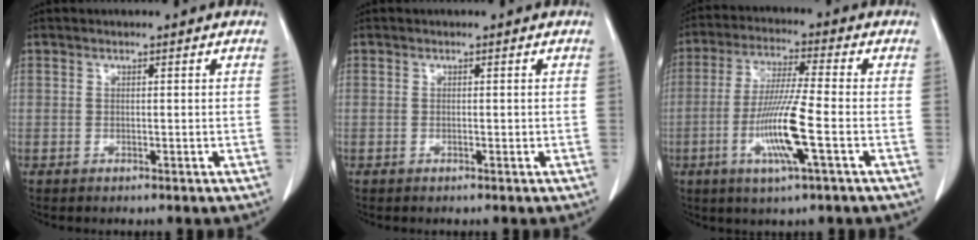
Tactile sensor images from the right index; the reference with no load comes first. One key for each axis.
{"total": 0.0}
{"total": 10.7, "fx": -3.1, "fy": -0.3, "fz": 10.2, "tx": -0.202, "ty": -0.014, "tz": -0.062}